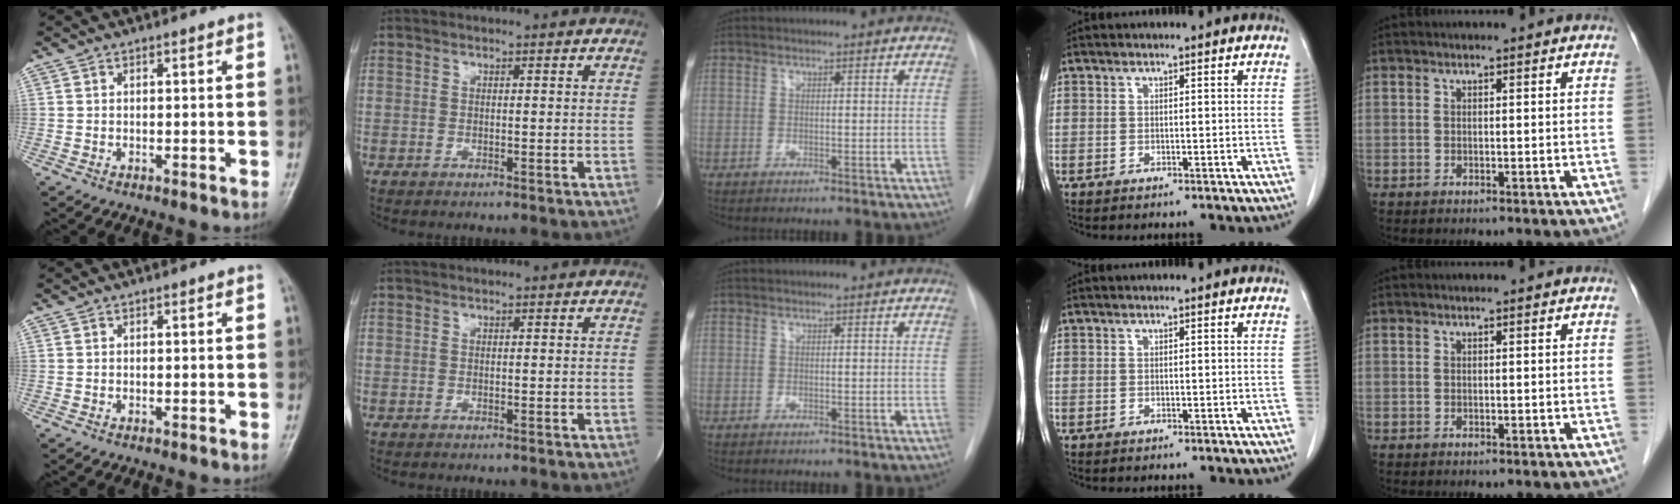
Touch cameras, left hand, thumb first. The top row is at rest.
{}